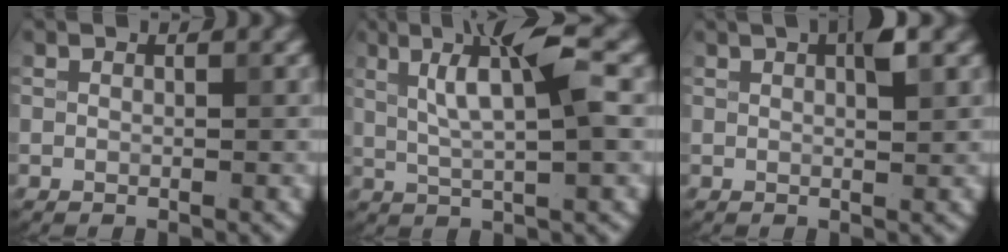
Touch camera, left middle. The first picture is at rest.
{"total": 5.9, "force": [0.7, 0.3, 5.9], "torque": [-0.122, 0.005, 0.032]}
{"total": 1.1, "force": [0.0, -0.2, 1.1], "torque": [-0.030, 0.001, 0.018]}